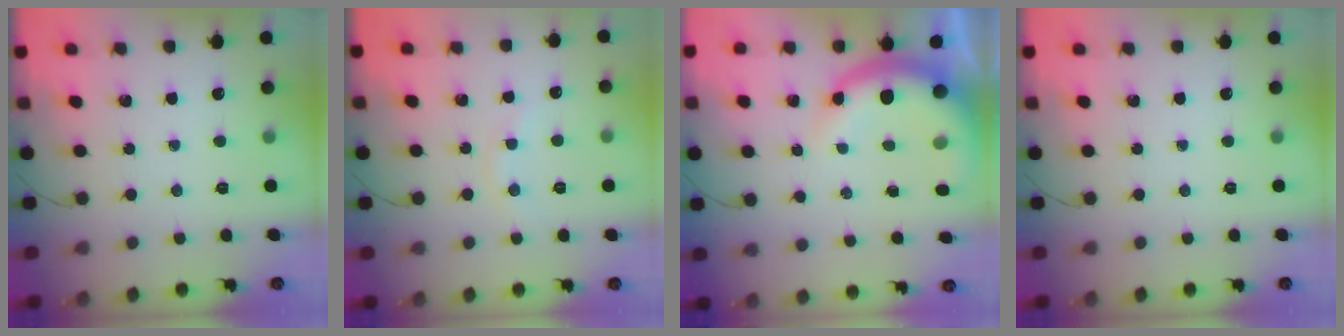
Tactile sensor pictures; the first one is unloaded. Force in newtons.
{"total": 6.1, "press": 5.8, "slide": 1.8}
{"total": 11.0, "press": 10.8, "slide": 2.1}
{"total": 0.0}